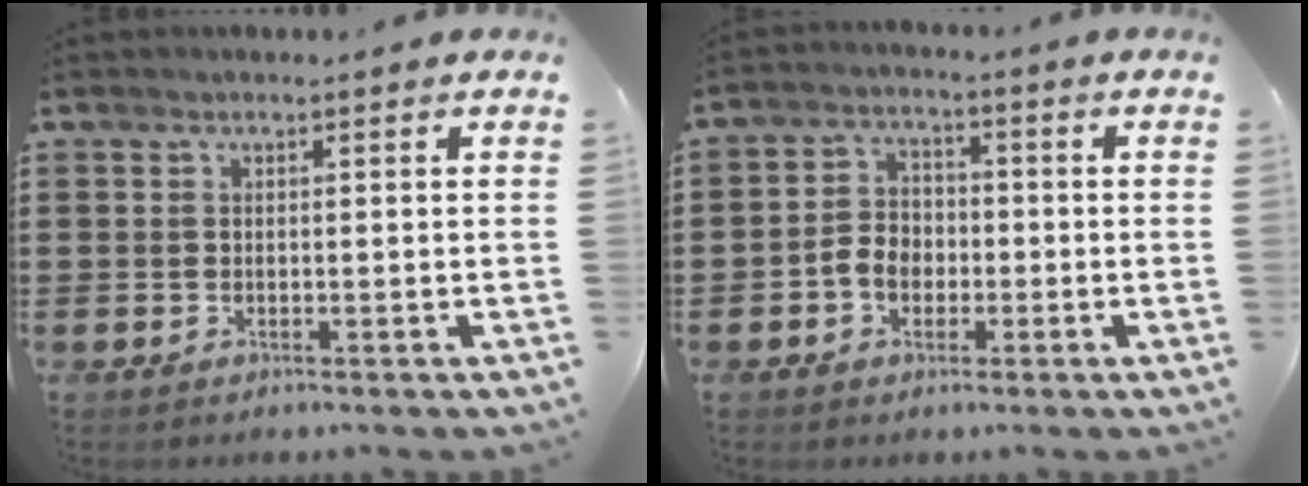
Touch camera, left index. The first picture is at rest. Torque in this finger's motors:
{"motor_torque": [0.44, 0.39, 0.22, 0.06]}